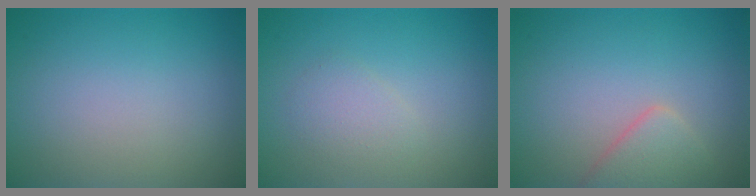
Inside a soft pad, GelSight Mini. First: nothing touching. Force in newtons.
{"total": 1.6, "press": 1.6, "slide": 0.1}
{"total": 2.6, "press": 2.6, "slide": 0.2}